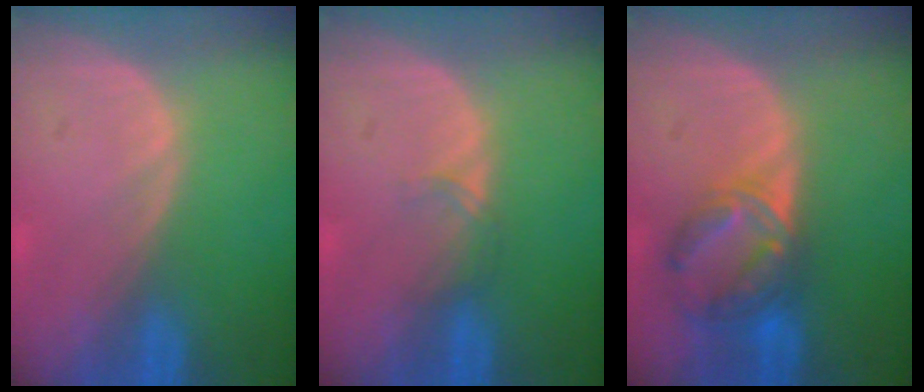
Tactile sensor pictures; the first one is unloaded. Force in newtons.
{"total": 1.3, "press": 1.2, "slide": 0.2}
{"total": 6.9, "press": 6.3, "slide": 2.8}